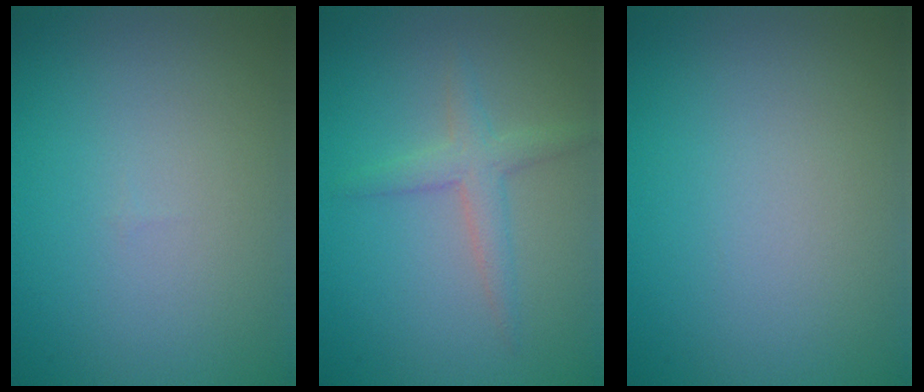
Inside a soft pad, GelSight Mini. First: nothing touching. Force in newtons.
{"total": 2.3, "press": 2.3, "slide": 0.2}
{"total": 0.0}